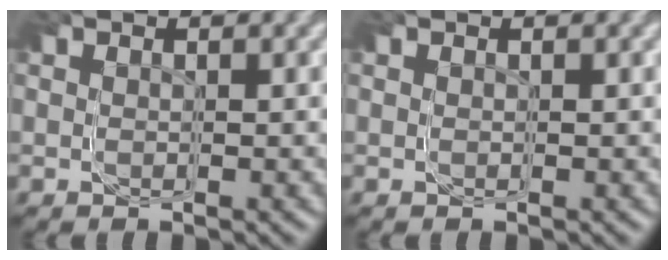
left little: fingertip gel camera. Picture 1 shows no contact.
{"total": 0.0}